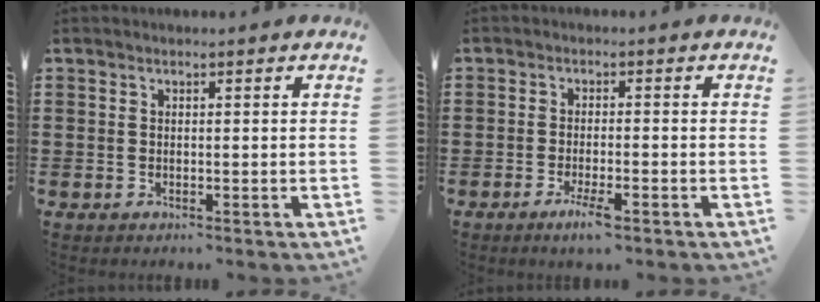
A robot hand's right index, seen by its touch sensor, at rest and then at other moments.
{"total": 3.2, "force": [-1.9, 0.1, 2.6], "torque": [-0.055, -0.011, -0.035]}